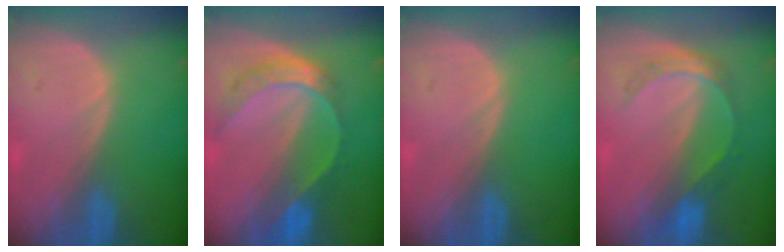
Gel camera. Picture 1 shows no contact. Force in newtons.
{"total": 7.9, "press": 6.5, "slide": 4.4}
{"total": 0.0}
{"total": 5.2, "press": 4.9, "slide": 1.7}